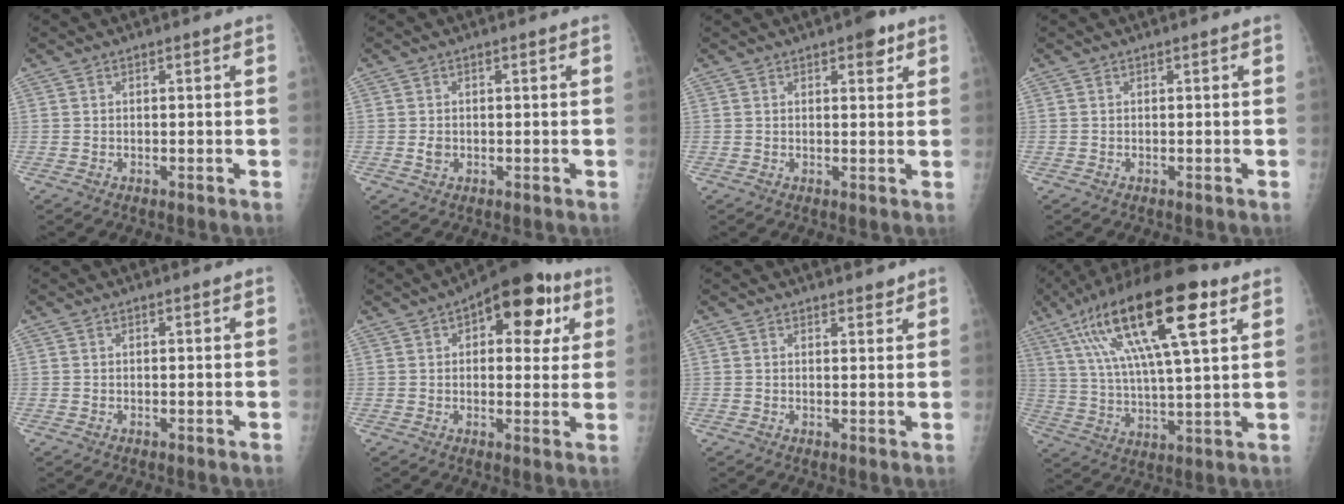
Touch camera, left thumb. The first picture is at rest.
{"total": 1.7, "force": [-0.2, 1.4, 1.0], "torque": [-0.011, 0.001, -0.002]}
{"total": 3.8, "force": [2.2, 1.7, 2.7], "torque": [-0.019, -0.007, 0.024]}
{"total": 0.0}
{"total": 0.0}
{"total": 14.4, "force": [5.8, 7.4, 10.9], "torque": [-0.093, 0.007, 0.069]}
{"total": 1.9, "force": [1.7, 0.8, 0.6], "torque": [0.004, -0.012, 0.020]}
{"total": 23.1, "force": [10.2, 6.6, 19.6], "torque": [-0.351, -0.001, 0.171]}